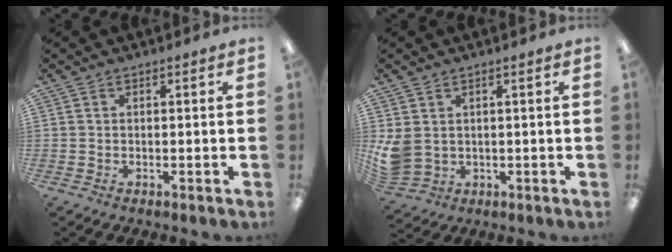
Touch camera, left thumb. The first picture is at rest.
{"total": 5.6, "force": [1.5, 4.5, 2.9], "torque": [-0.069, -0.008, 0.030]}